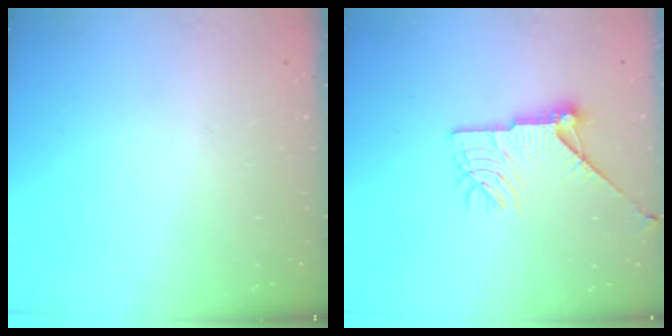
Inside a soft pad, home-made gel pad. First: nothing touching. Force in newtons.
{"total": 12.6, "press": 12.6, "slide": 0.4}